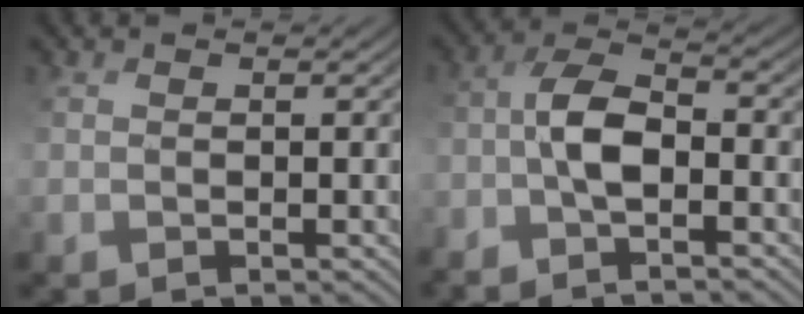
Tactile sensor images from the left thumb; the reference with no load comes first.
{"total": 5.7, "force": [-2.4, 2.2, 4.7], "torque": [-0.093, 0.011, -0.059]}